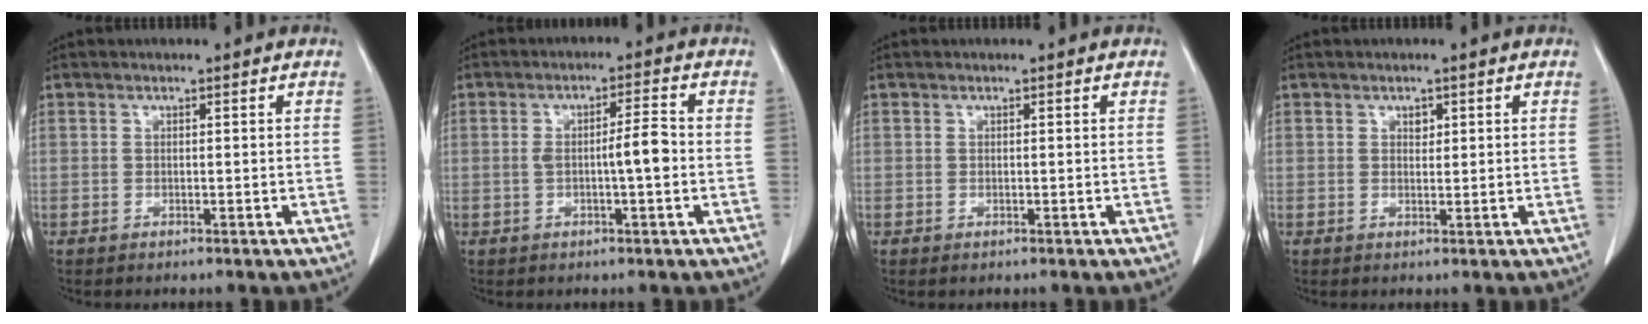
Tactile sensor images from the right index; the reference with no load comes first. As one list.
[{"total": 4.7, "force": [-0.6, 0.4, 4.6], "torque": [-0.080, 0.009, -0.007]}, {"total": 0.0}, {"total": 1.2, "force": [0.6, 0.8, 0.6], "torque": [-0.006, -0.003, 0.008]}]